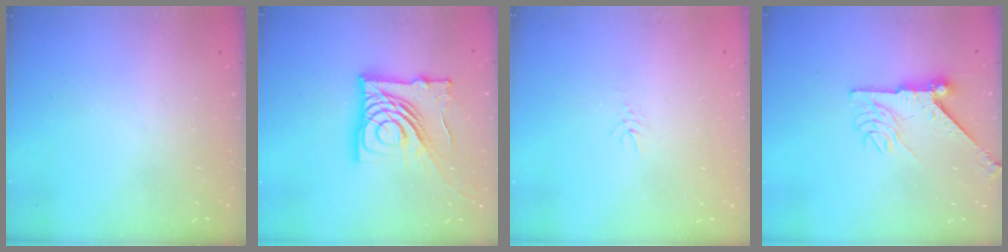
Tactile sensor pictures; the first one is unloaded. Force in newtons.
{"total": 22.2, "press": 22.1, "slide": 2.7}
{"total": 3.3, "press": 3.3, "slide": 0.4}
{"total": 9.0, "press": 9.0, "slide": 0.6}